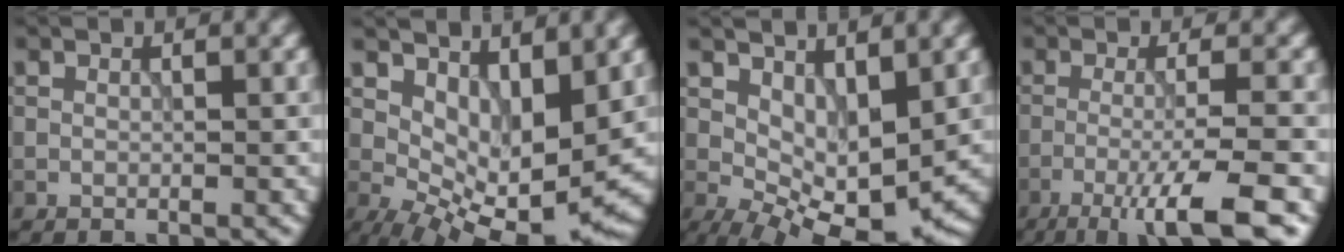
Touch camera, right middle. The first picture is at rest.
{"total": 8.9, "force": [2.0, 4.0, 7.7], "torque": [-0.131, -0.019, 0.048]}
{"total": 7.6, "force": [0.9, 3.6, 6.7], "torque": [-0.111, -0.009, 0.021]}
{"total": 7.2, "force": [-4.1, 0.9, 5.9], "torque": [-0.087, 0.005, -0.075]}